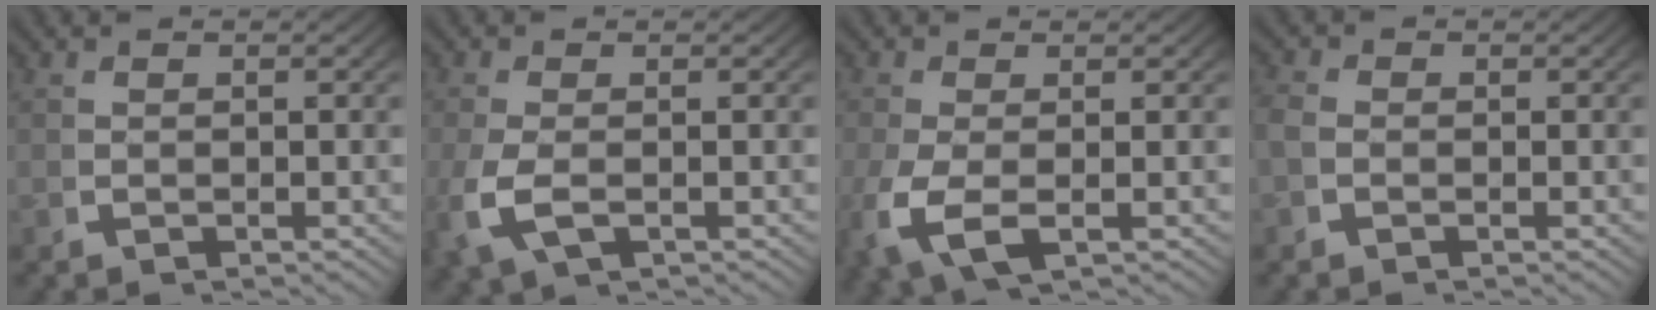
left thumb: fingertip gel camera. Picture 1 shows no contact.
{"total": 3.7, "force": [-1.0, 2.1, 2.9], "torque": [-0.092, -0.016, -0.005]}
{"total": 4.8, "force": [-1.1, 2.6, 3.9], "torque": [-0.116, -0.026, -0.004]}
{"total": 1.4, "force": [-0.3, 1.2, 0.7], "torque": [-0.019, -0.001, -0.007]}